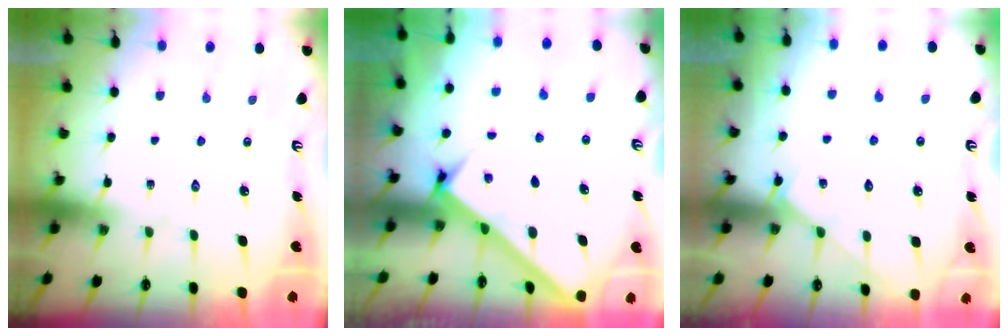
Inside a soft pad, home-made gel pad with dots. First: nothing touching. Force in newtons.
{"total": 2.7, "press": 2.7, "slide": 0.4}
{"total": 2.6, "press": 2.5, "slide": 0.4}